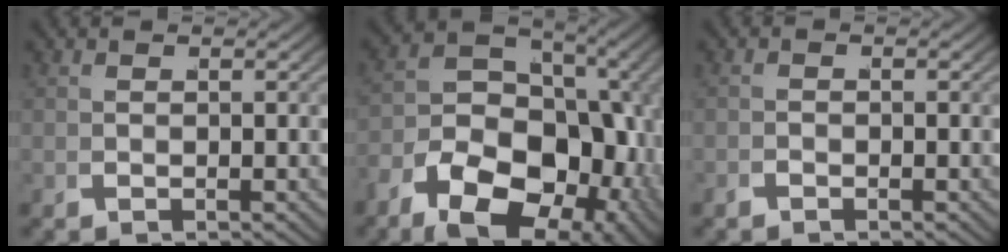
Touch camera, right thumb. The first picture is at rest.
{"total": 16.9, "force": [-3.3, 11.1, 12.2], "torque": [-0.187, -0.037, -0.049]}
{"total": 0.8, "force": [-0.7, -0.2, -0.4], "torque": [0.016, 0.008, -0.021]}